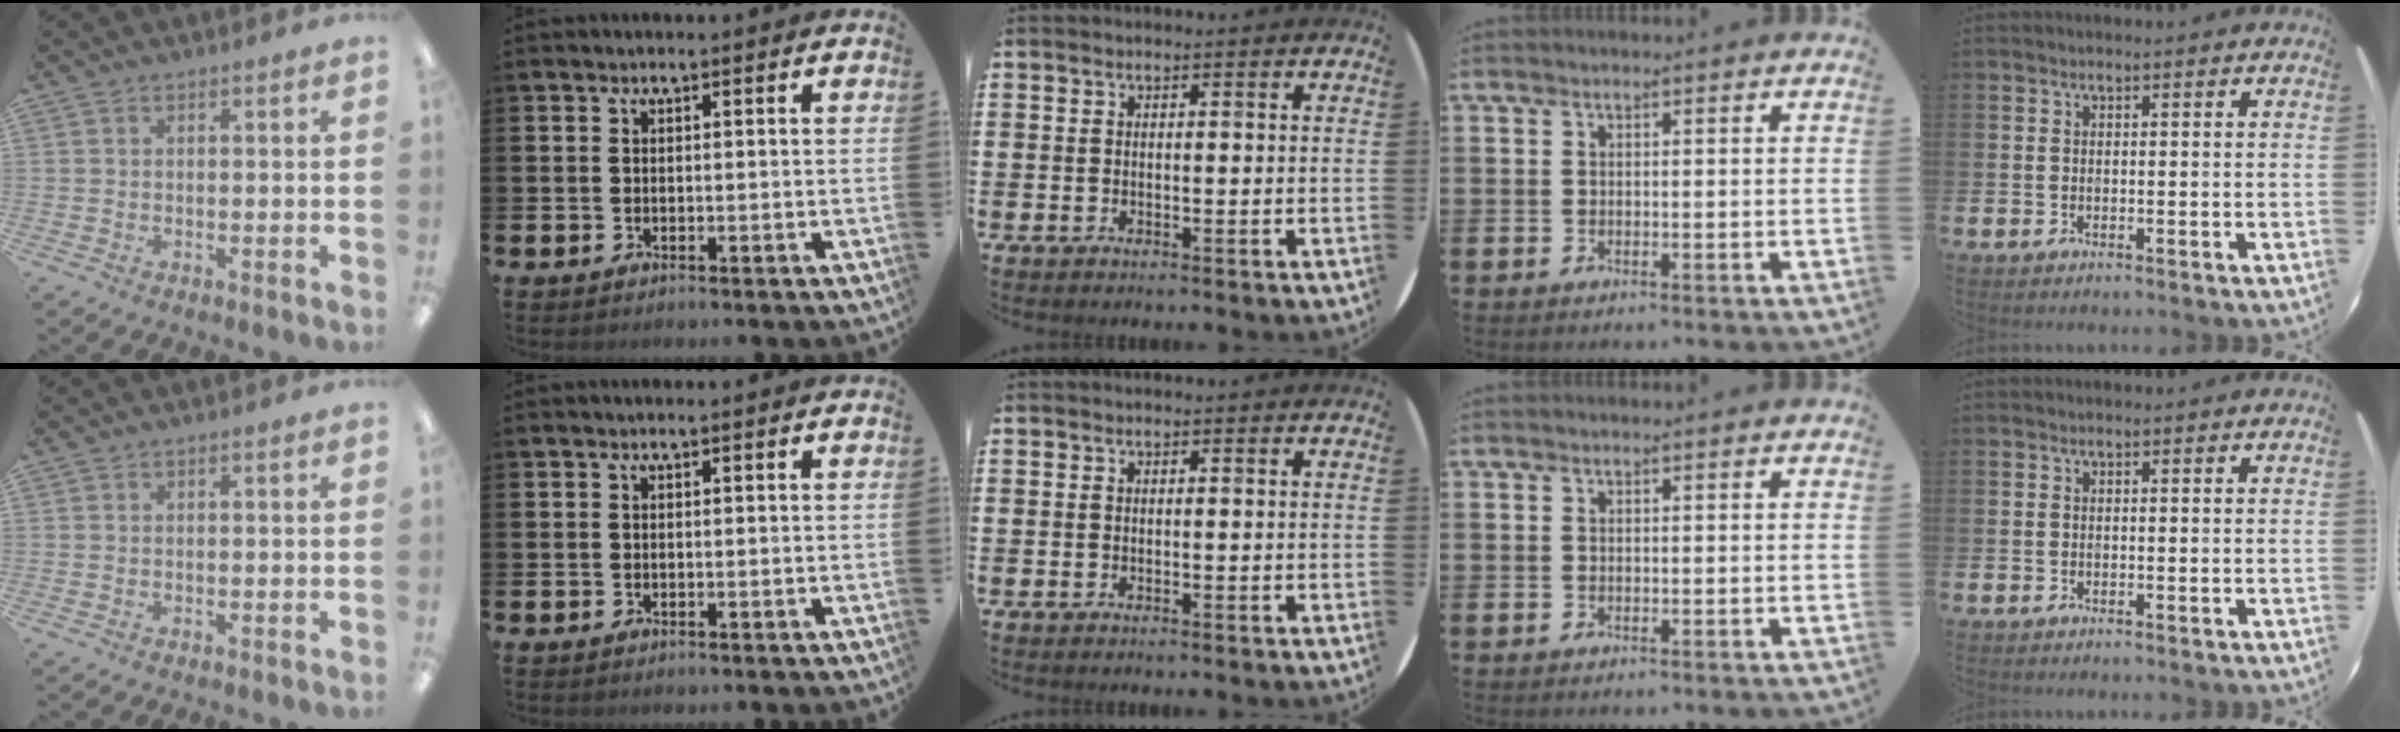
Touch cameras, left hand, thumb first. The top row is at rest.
{}